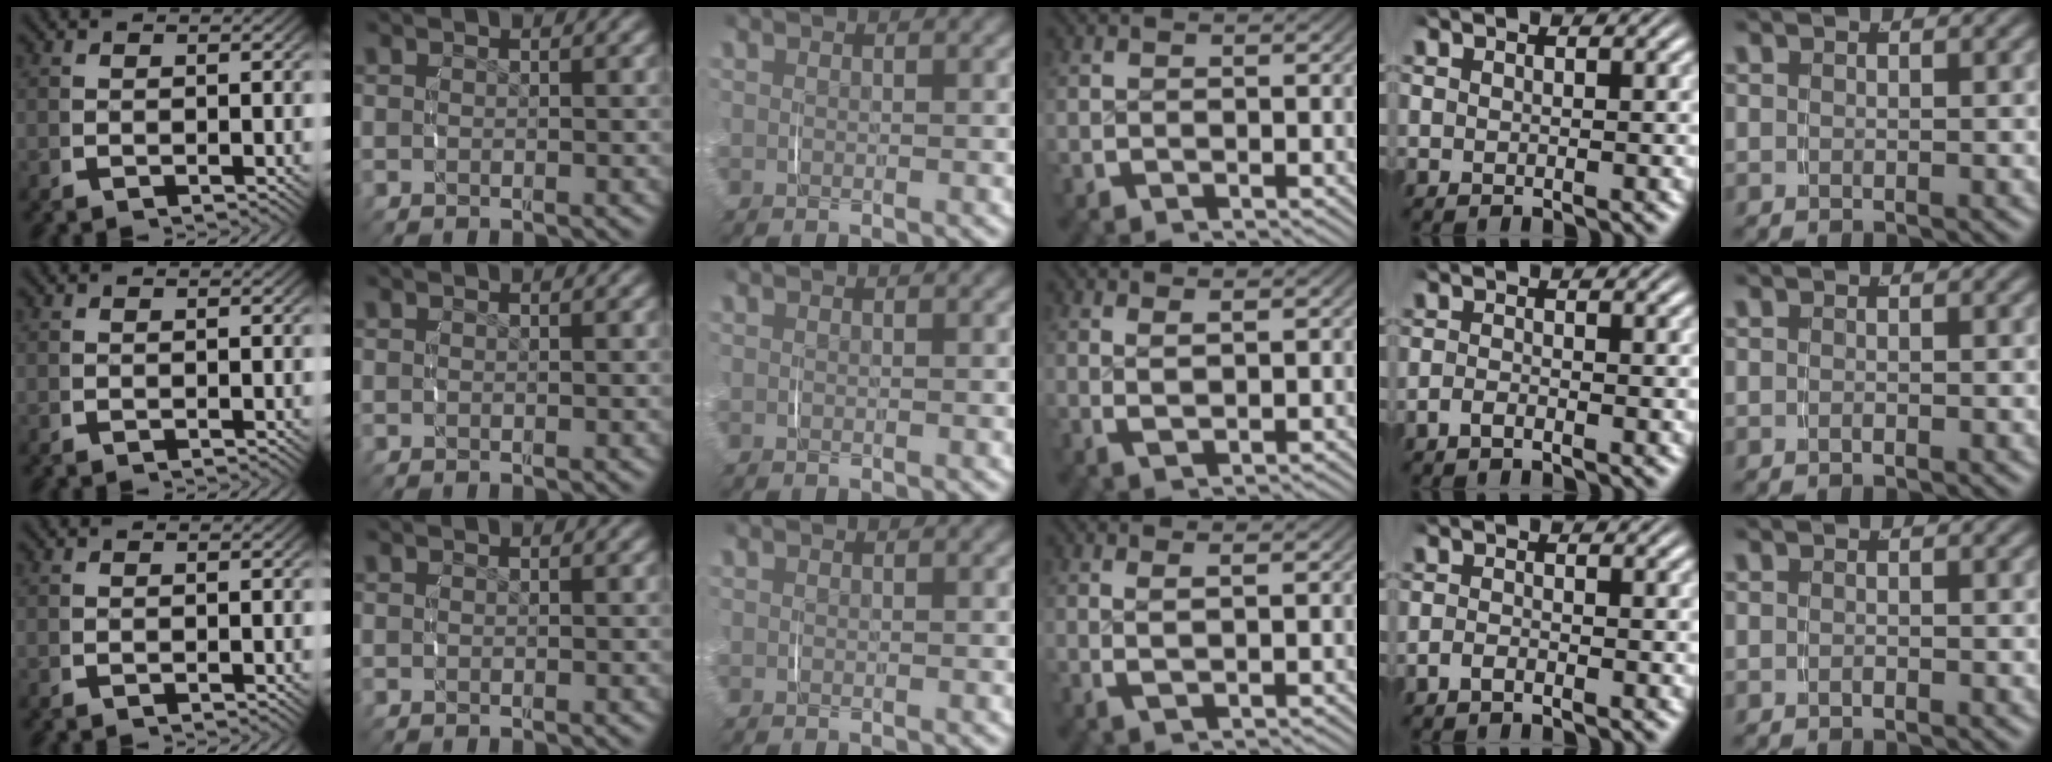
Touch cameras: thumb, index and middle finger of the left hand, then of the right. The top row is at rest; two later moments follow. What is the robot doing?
{"motion": "lift_and_place", "object": "pen bag"}